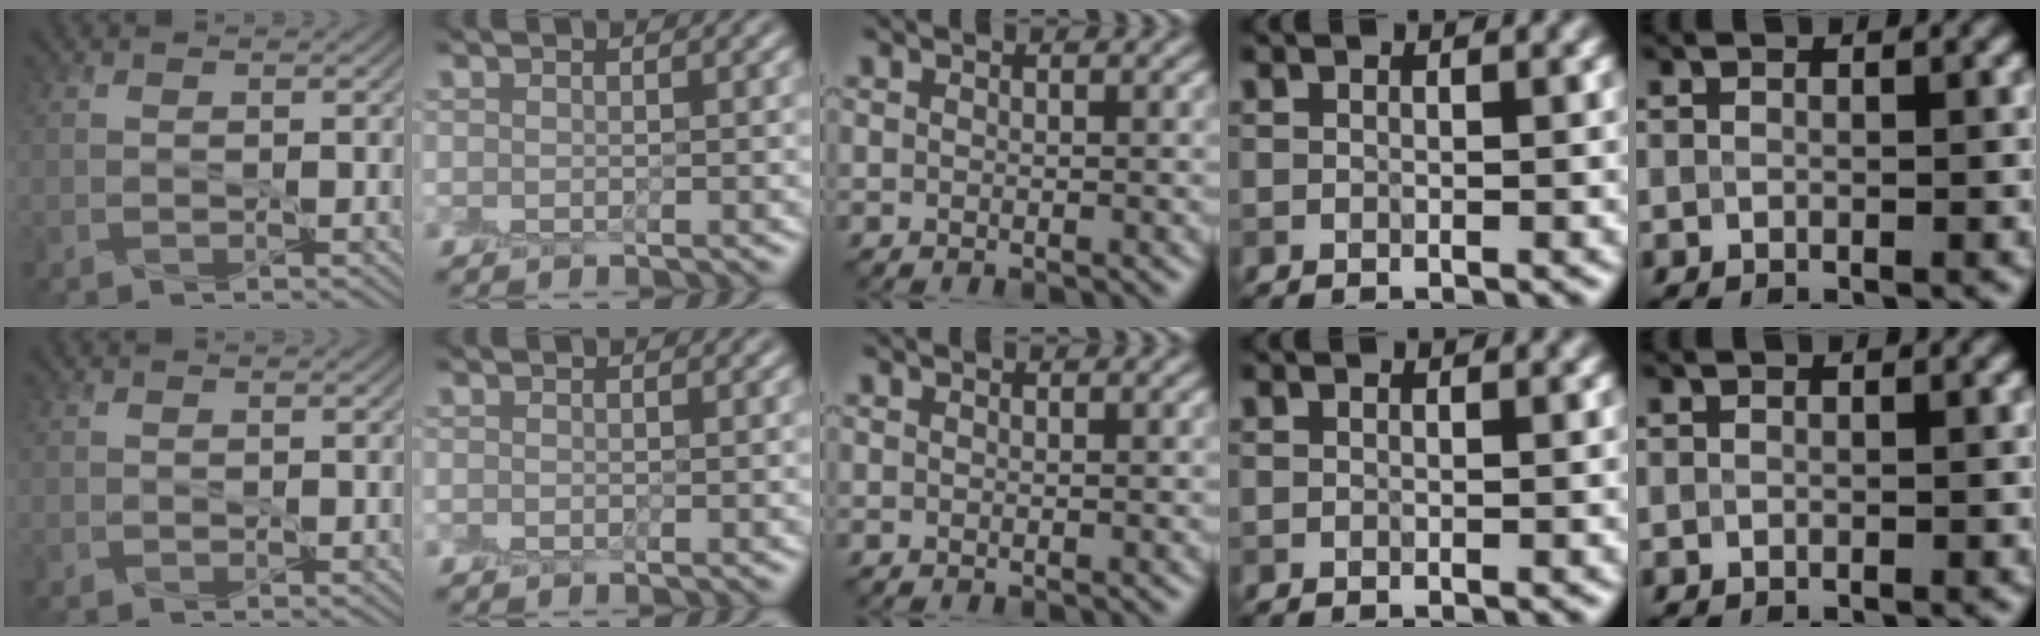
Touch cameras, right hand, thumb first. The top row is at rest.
{}